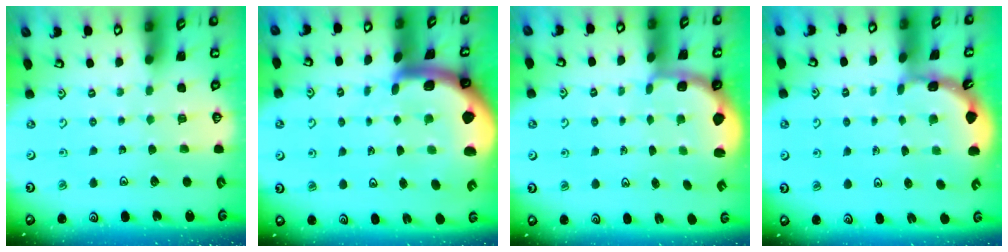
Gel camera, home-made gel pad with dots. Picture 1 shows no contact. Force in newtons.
{"total": 6.2, "press": 6.1, "slide": 0.9}
{"total": 2.4, "press": 1.2, "slide": 2.1}
{"total": 1.9, "press": 1.9, "slide": 0.1}